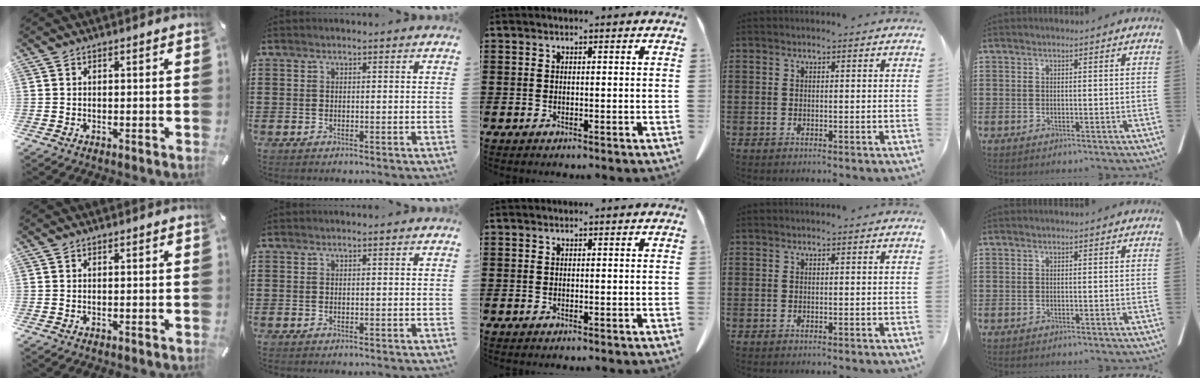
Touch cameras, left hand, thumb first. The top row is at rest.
{}